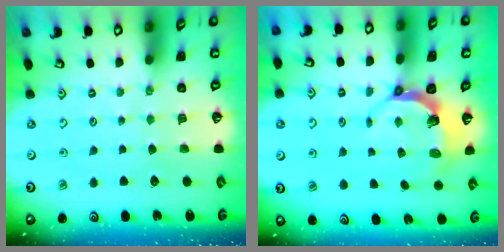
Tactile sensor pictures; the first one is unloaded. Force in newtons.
{"total": 5.8, "press": 4.7, "slide": 3.4}